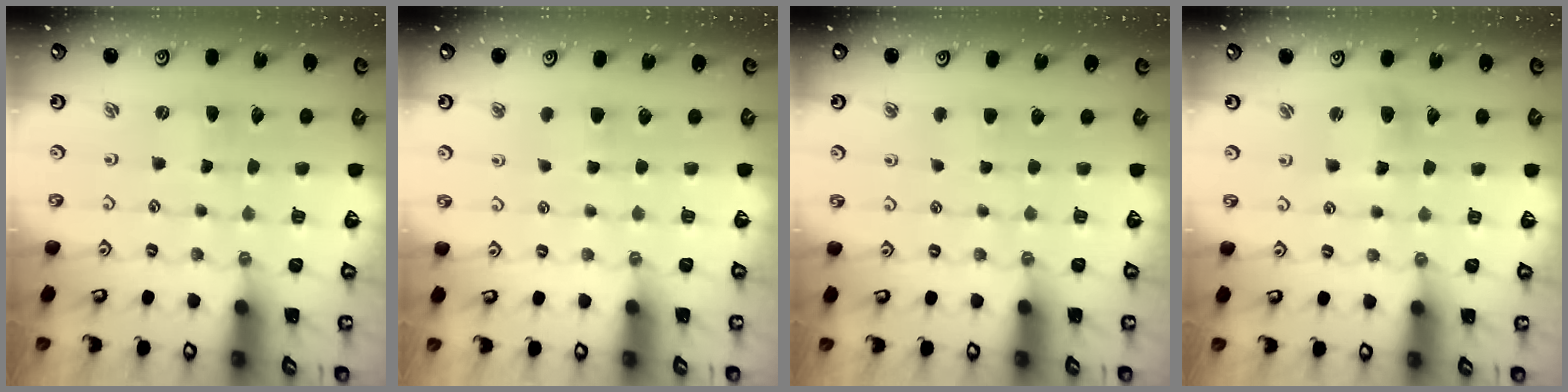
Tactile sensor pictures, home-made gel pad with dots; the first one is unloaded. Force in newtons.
{"total": 3.9, "press": 3.9, "slide": 0.6}
{"total": 3.5, "press": 3.5, "slide": 0.6}
{"total": 5.8, "press": 5.7, "slide": 0.5}